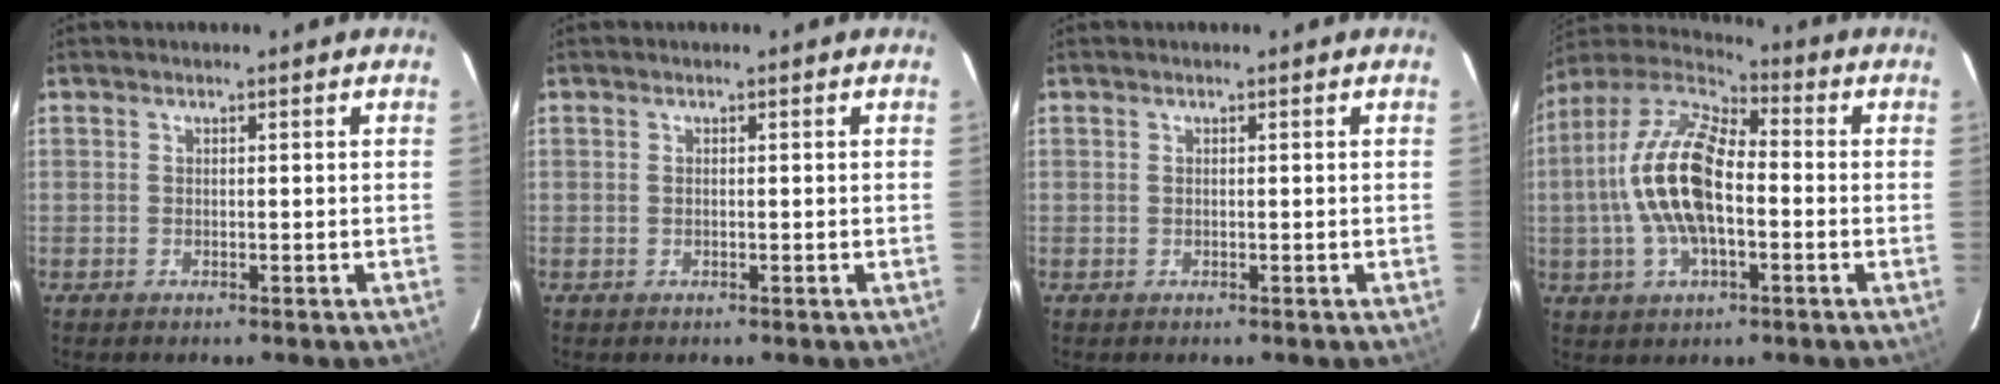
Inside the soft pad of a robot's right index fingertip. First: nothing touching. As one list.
[{"total": 0.0}, {"total": 0.0}, {"total": 16.5, "force": [-1.8, 7.6, 14.6], "torque": [-0.293, 0.011, -0.040]}]